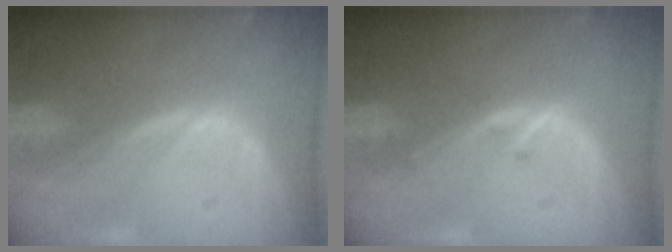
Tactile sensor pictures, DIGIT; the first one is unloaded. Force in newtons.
{"total": 1.1, "press": 1.1, "slide": 0.1}